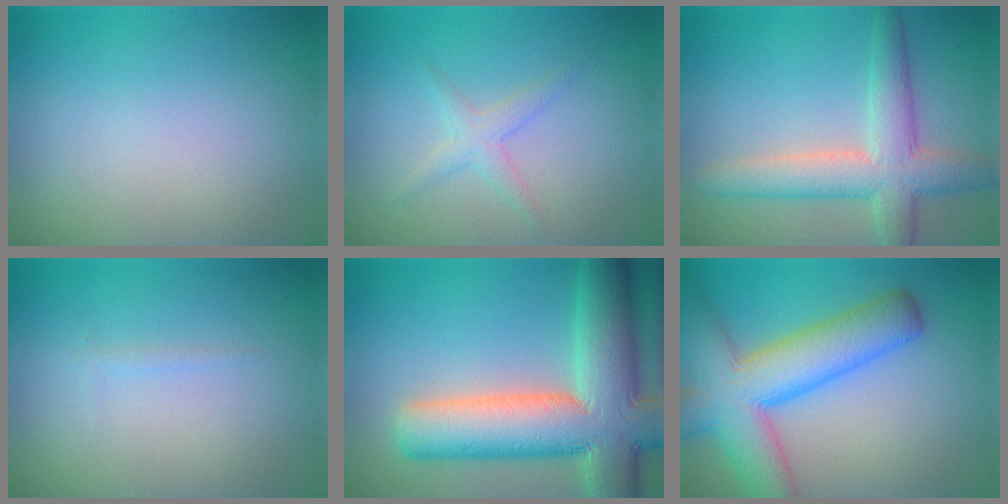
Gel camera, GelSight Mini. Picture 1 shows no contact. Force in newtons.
{"total": 1.6, "press": 1.6, "slide": 0.1}
{"total": 5.6, "press": 5.6, "slide": 0.2}
{"total": 0.6, "press": 0.5, "slide": 0.1}
{"total": 12.9, "press": 12.8, "slide": 0.8}
{"total": 9.9, "press": 9.9, "slide": 0.4}